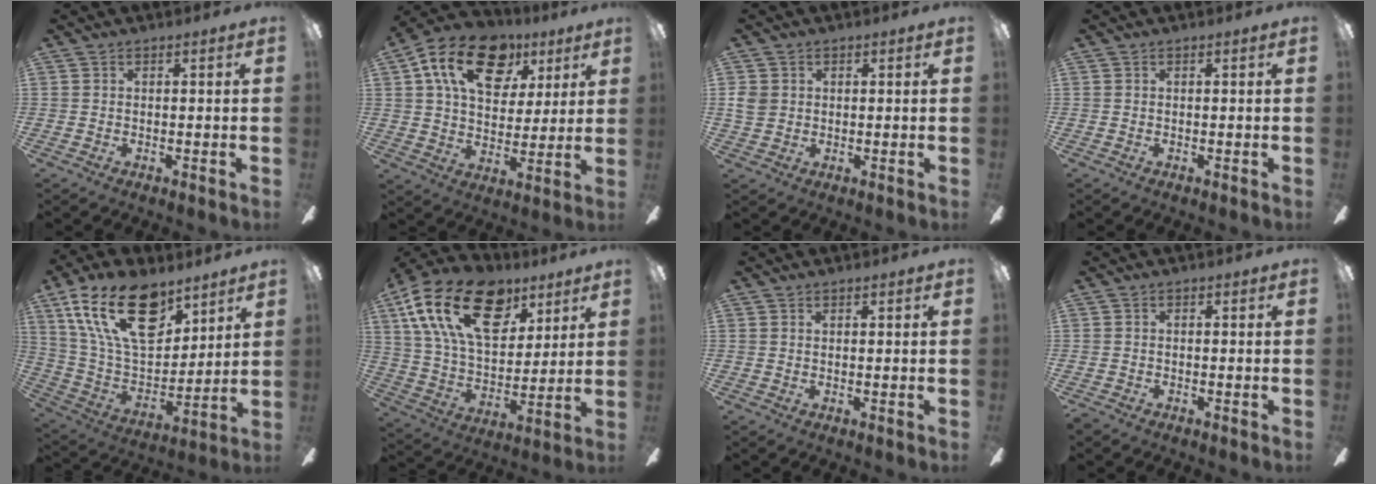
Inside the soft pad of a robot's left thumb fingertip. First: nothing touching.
{"total": 19.2, "force": [9.2, 11.9, 11.9], "torque": [-0.195, -0.020, 0.165]}
{"total": 3.8, "force": [0.7, 3.5, 1.5], "torque": [-0.030, 0.003, 0.013]}
{"total": 0.0}
{"total": 23.6, "force": [13.1, 12.5, 15.2], "torque": [-0.288, -0.061, 0.234]}
{"total": 24.3, "force": [11.8, 13.8, 16.1], "torque": [-0.290, -0.046, 0.214]}
{"total": 0.6, "force": [0.6, 0.1, 0.1], "torque": [-0.003, -0.002, 0.012]}
{"total": 0.7, "force": [-0.6, 0.2, 0.0], "torque": [-0.001, 0.001, -0.013]}